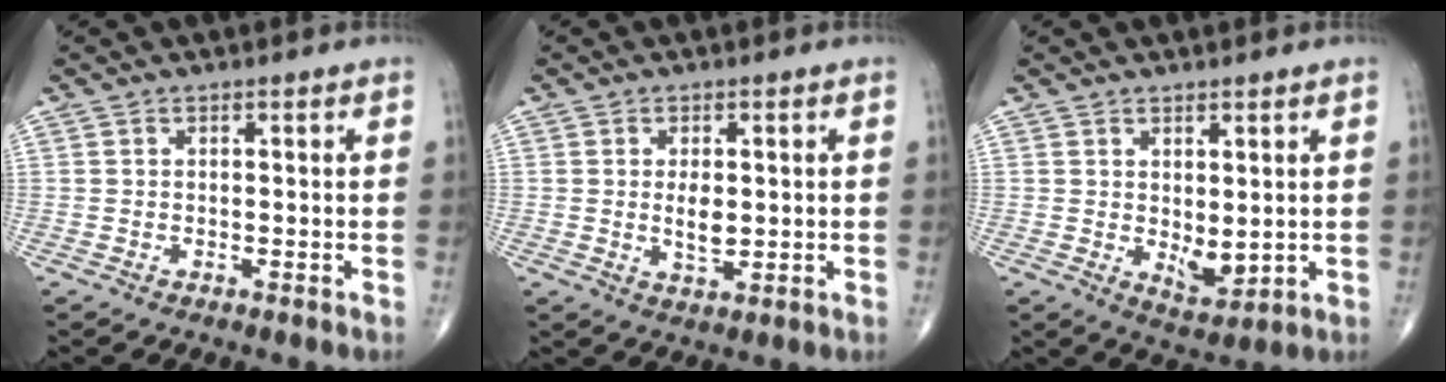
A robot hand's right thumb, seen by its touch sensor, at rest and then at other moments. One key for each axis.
{"total": 4.2, "fx": 0.2, "fy": 2.1, "fz": 3.6, "tx": -0.055, "ty": -0.007, "tz": 0.007}
{"total": 5.0, "fx": 0.4, "fy": 2.6, "fz": 4.2, "tx": -0.053, "ty": -0.018, "tz": 0.019}